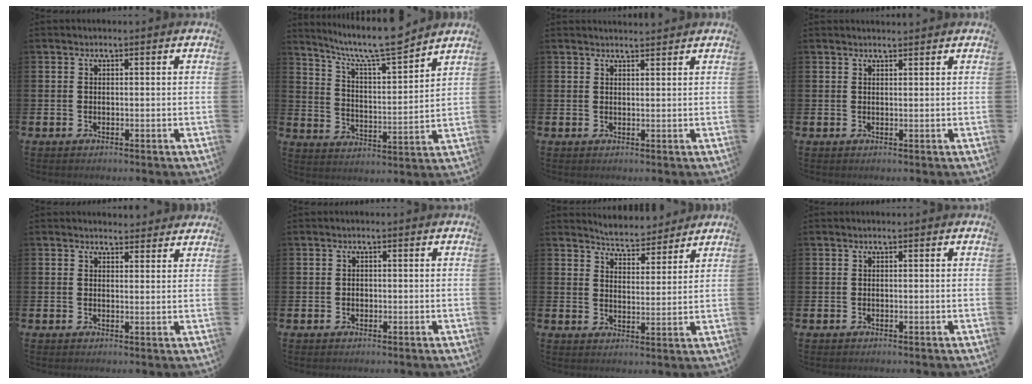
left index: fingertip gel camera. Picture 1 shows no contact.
{"total": 8.7, "force": [7.9, 0.8, 3.5], "torque": [-0.094, -0.059, 0.135]}
{"total": 1.7, "force": [1.7, 0.0, 0.0], "torque": [0.008, -0.012, 0.028]}
{"total": 1.0, "force": [1.0, 0.0, 0.1], "torque": [0.008, -0.005, 0.016]}
{"total": 2.7, "force": [2.6, 0.6, -0.2], "torque": [0.009, -0.015, 0.045]}
{"total": 0.7, "force": [-0.1, 0.6, 0.2], "torque": [-0.001, 0.004, -0.004]}
{"total": 4.9, "force": [4.9, 0.6, -0.3], "torque": [-0.009, -0.036, 0.086]}
{"total": 0.0}